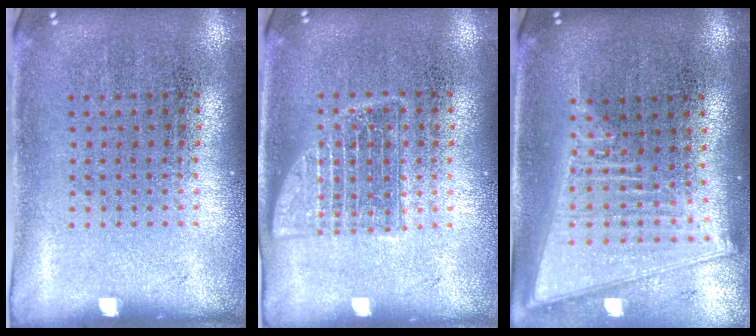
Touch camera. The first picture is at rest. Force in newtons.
{"total": 1.3, "press": 1.3, "slide": 0.3}
{"total": 2.2, "press": 1.8, "slide": 1.2}